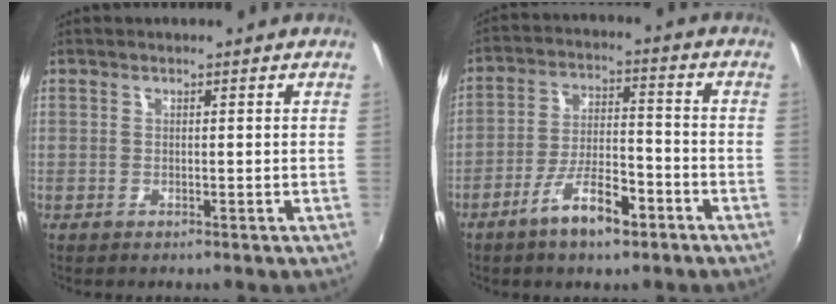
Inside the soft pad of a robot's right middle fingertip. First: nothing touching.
{"total": 9.4, "force": [-5.8, 3.1, 6.7], "torque": [-0.131, 0.003, -0.097]}